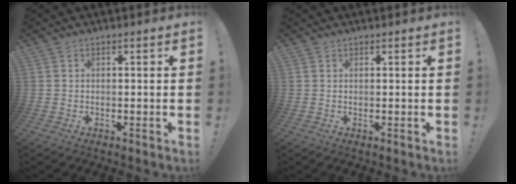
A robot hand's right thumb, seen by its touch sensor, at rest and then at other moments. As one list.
[{"total": 0.6, "force": [0.6, 0.3, 0.1], "torque": [-0.002, -0.001, 0.011]}]